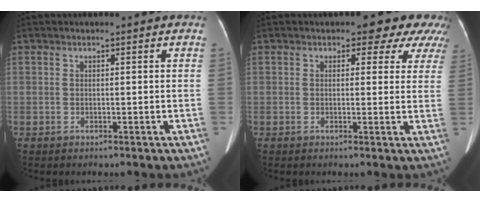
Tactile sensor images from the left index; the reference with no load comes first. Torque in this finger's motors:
{"motor_torque": [1.04, -1.10, 0.34, -0.02]}